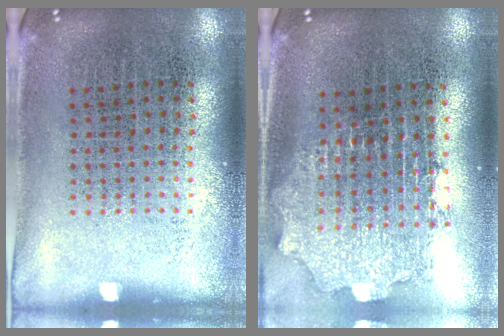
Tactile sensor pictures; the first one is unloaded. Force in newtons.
{"total": 2.1, "press": 1.6, "slide": 1.4}